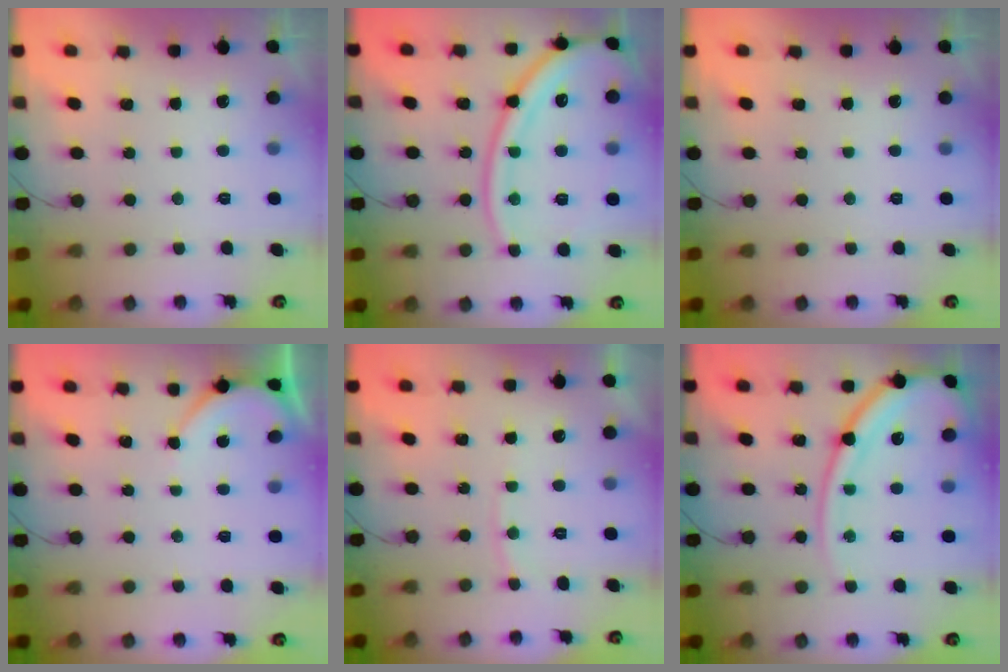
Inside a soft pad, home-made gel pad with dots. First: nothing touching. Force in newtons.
{"total": 17.6, "press": 17.4, "slide": 2.1}
{"total": 0.0}
{"total": 3.3, "press": 3.3, "slide": 0.5}
{"total": 5.1, "press": 5.1, "slide": 0.5}
{"total": 16.7, "press": 16.6, "slide": 1.6}